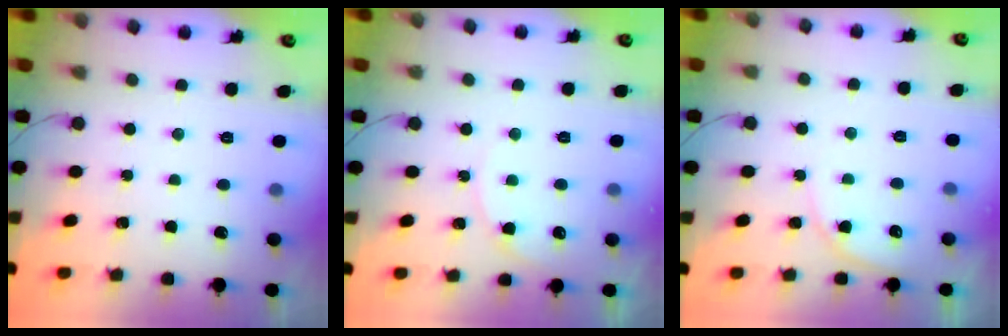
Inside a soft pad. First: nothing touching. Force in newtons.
{"total": 4.8, "press": 4.8, "slide": 0.5}
{"total": 5.4, "press": 5.4, "slide": 0.6}